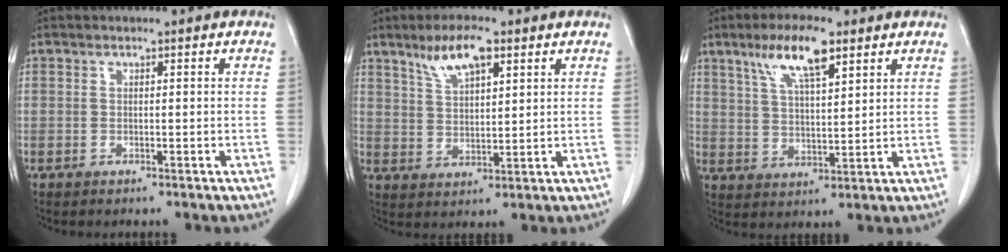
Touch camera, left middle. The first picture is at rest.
{"total": 7.3, "force": [4.6, 1.9, 5.3], "torque": [-0.106, 0.006, 0.087]}
{"total": 9.2, "force": [5.6, 2.0, 7.1], "torque": [-0.137, 0.008, 0.102]}